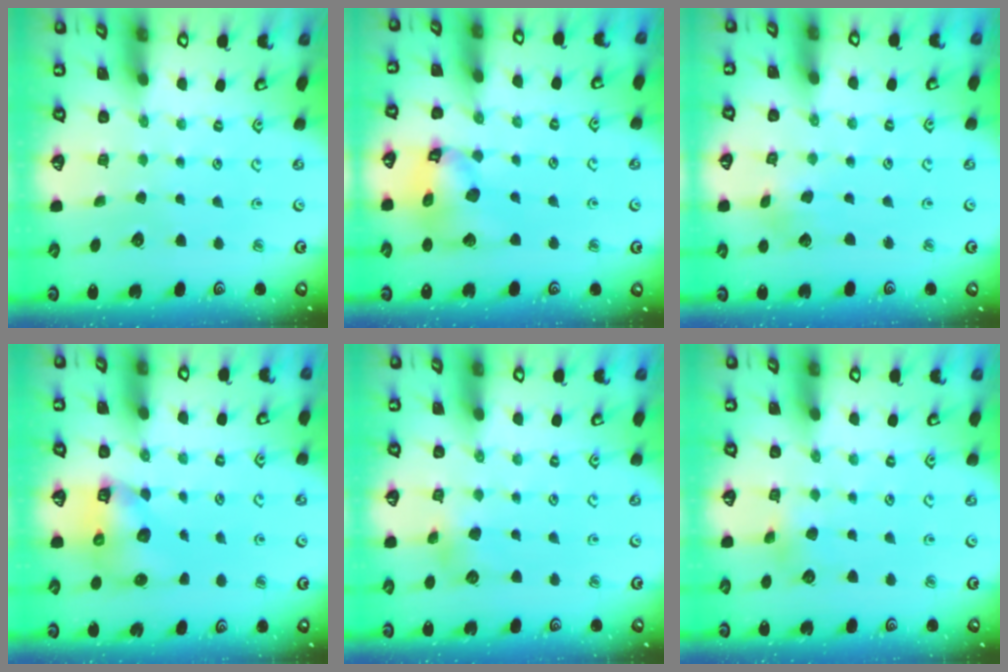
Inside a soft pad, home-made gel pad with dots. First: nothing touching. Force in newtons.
{"total": 14.9, "press": 14.8, "slide": 2.0}
{"total": 3.3, "press": 3.3, "slide": 0.3}
{"total": 7.8, "press": 7.7, "slide": 1.0}
{"total": 6.1, "press": 6.1, "slide": 1.0}
{"total": 4.6, "press": 4.4, "slide": 1.3}